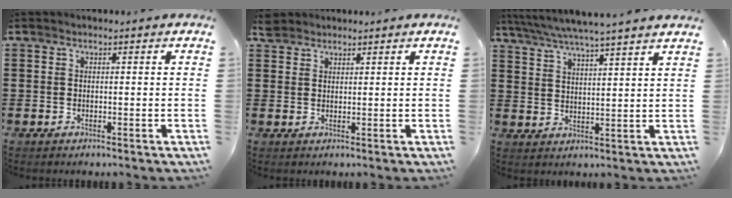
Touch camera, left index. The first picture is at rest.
{"total": 2.3, "force": [2.1, 1.0, 0.3], "torque": [-0.012, 0.006, 0.041]}
{"total": 5.0, "force": [4.6, -0.7, 1.9], "torque": [-0.055, -0.027, 0.078]}